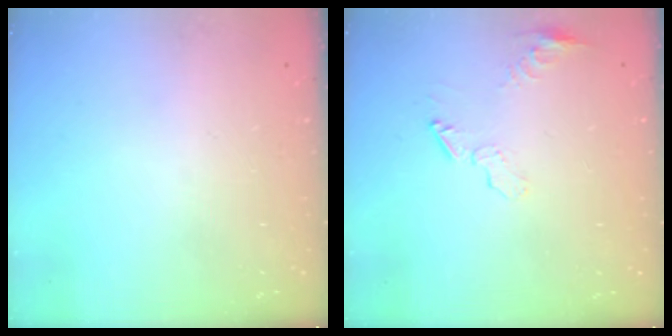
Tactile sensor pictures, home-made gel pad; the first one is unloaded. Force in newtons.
{"total": 6.6, "press": 6.6, "slide": 0.3}